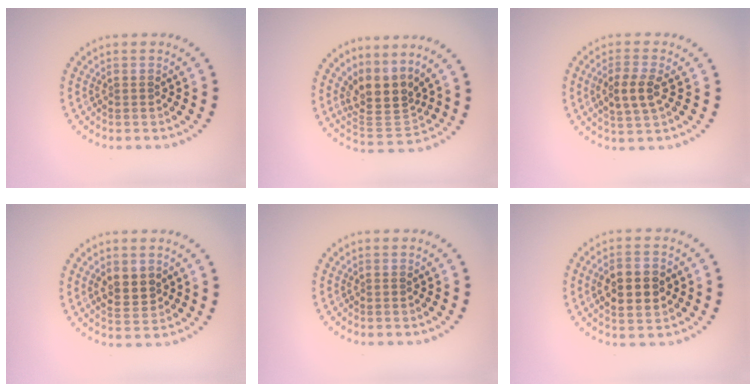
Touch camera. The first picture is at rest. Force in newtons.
{"total": 4.1, "press": 3.2, "slide": 2.5}
{"total": 3.0, "press": 2.9, "slide": 0.8}
{"total": 2.7, "press": 2.7, "slide": 0.5}
{"total": 0.0}
{"total": 4.9, "press": 4.9, "slide": 0.3}